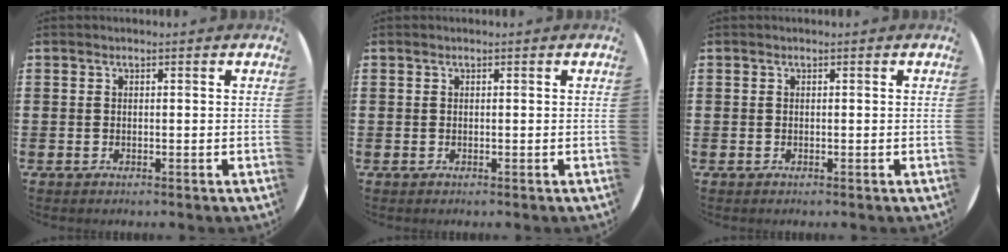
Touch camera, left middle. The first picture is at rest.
{"total": 0.0}
{"total": 0.0}